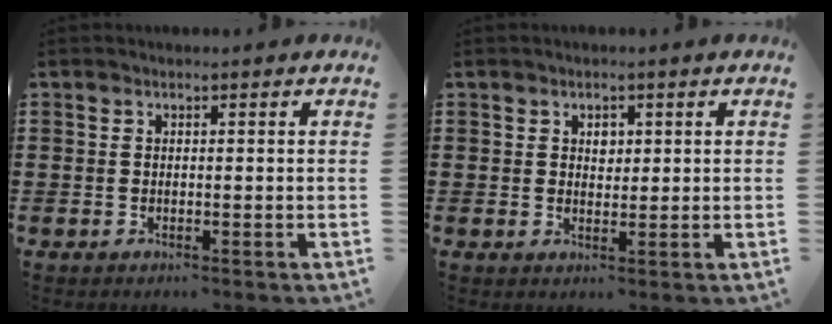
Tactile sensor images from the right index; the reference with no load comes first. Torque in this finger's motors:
{"motor_torque": [0.04, -0.03, 0.01, 0.01]}